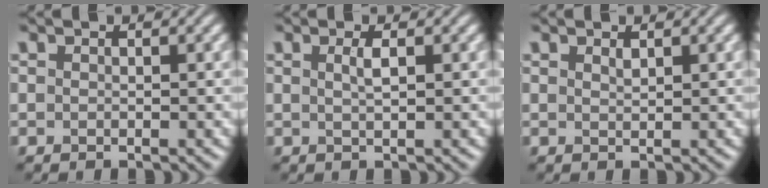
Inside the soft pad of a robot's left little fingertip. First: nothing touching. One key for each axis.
{"total": 1.4, "fx": 0.4, "fy": 0.4, "fz": 1.2, "tx": -0.023, "ty": 0.004, "tz": 0.005}
{"total": 0.6, "fx": 0.5, "fy": 0.1, "fz": 0.3, "tx": -0.006, "ty": -0.003, "tz": 0.012}